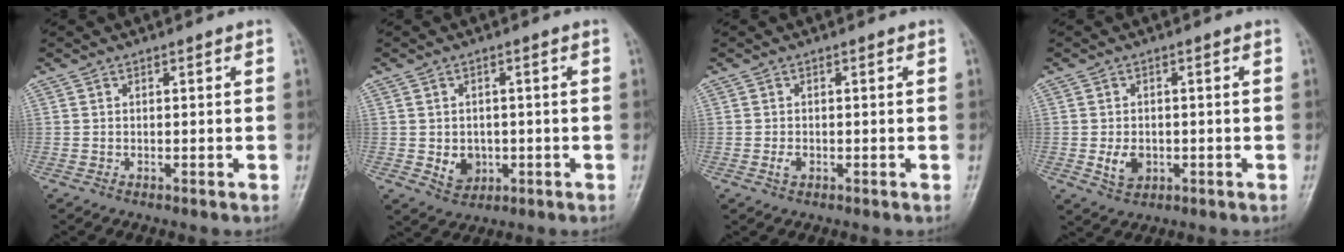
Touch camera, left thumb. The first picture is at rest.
{"total": 4.5, "force": [-0.9, 3.8, 2.2], "torque": [-0.016, 0.001, -0.003]}
{"total": 1.3, "force": [-0.5, 0.9, 0.7], "torque": [-0.013, 0.000, -0.010]}
{"total": 4.0, "force": [-0.9, 3.1, 2.4], "torque": [-0.033, -0.001, -0.010]}